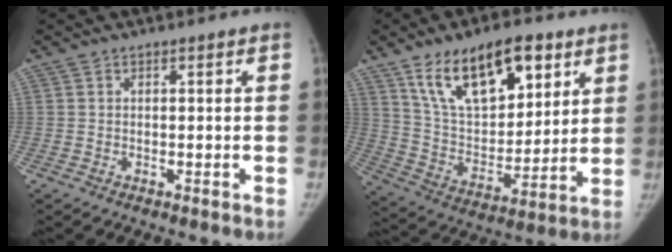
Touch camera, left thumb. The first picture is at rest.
{"total": 20.5, "force": [11.3, 10.3, 13.7], "torque": [-0.178, -0.042, 0.205]}